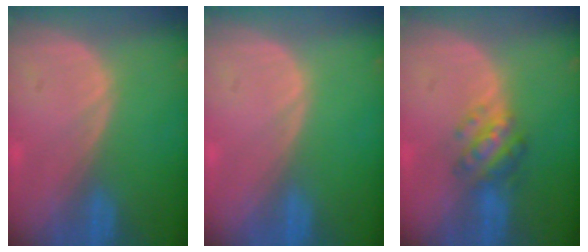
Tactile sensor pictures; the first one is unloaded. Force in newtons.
{"total": 0.0}
{"total": 5.2, "press": 5.0, "slide": 1.5}